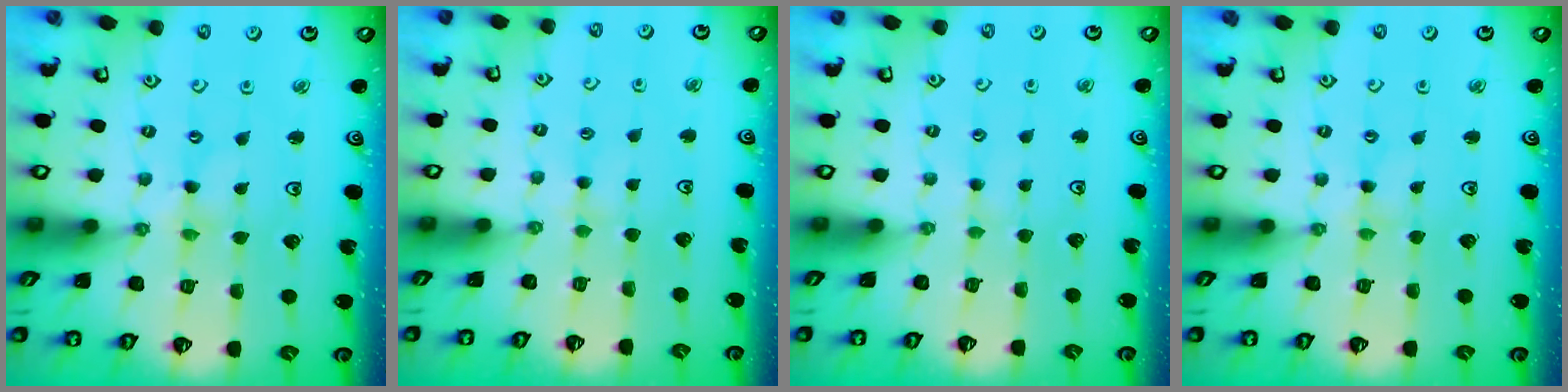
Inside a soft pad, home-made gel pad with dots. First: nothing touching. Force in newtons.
{"total": 2.1, "press": 2.0, "slide": 0.4}
{"total": 2.0, "press": 2.0, "slide": 0.3}
{"total": 1.3, "press": 1.3, "slide": 0.3}